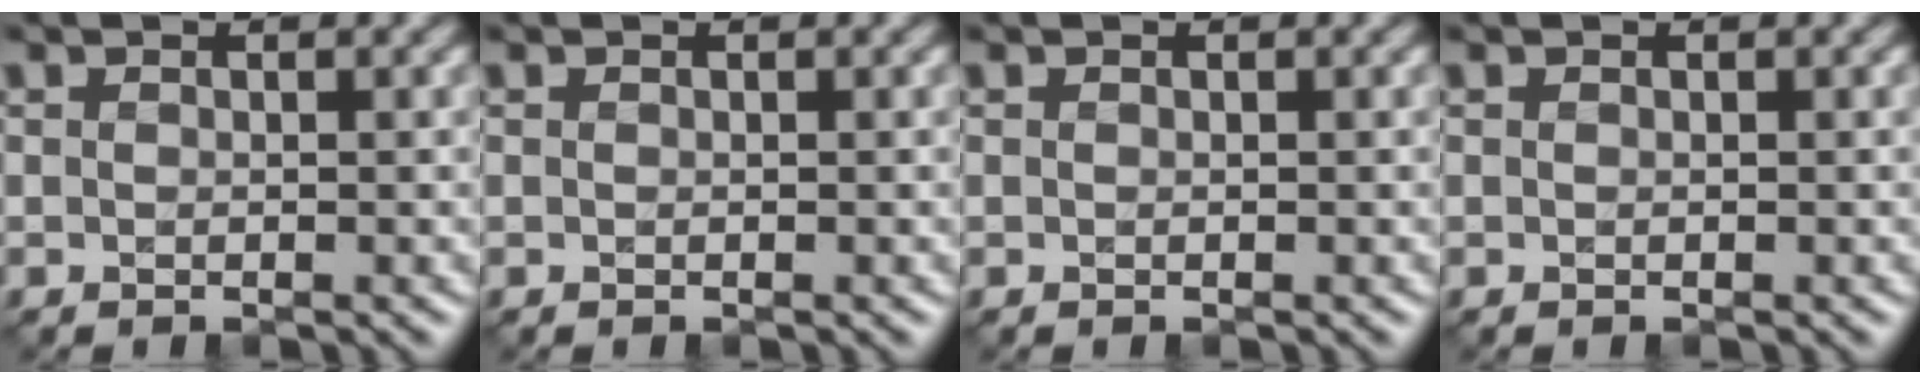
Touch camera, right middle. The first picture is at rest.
{"total": 0.0}
{"total": 0.0}
{"total": 0.0}